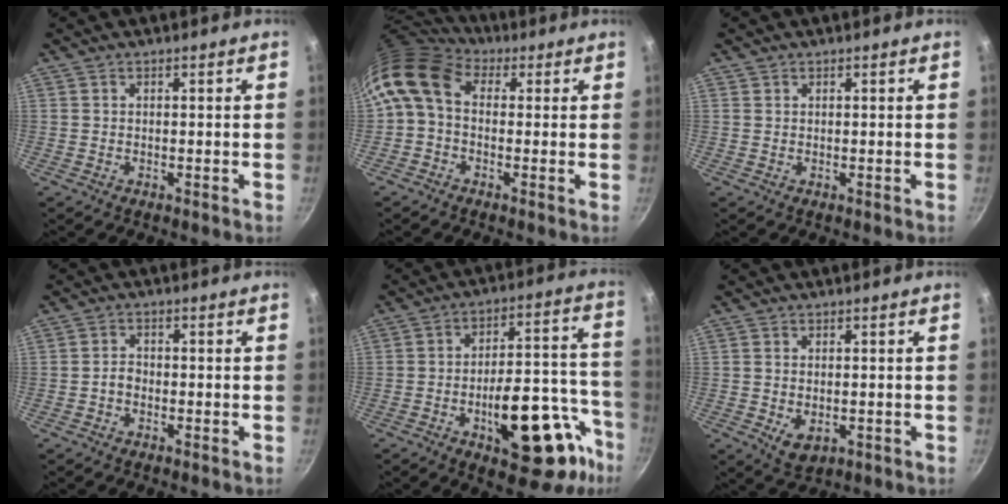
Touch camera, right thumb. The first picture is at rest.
{"total": 10.1, "force": [1.3, 7.3, 6.9], "torque": [-0.130, 0.024, 0.003]}
{"total": 0.5, "force": [0.3, 0.4, 0.0], "torque": [0.006, -0.001, 0.003]}
{"total": 2.0, "force": [-0.8, 1.4, 1.1], "torque": [-0.015, 0.016, -0.018]}
{"total": 23.4, "force": [-10.5, 10.8, 18.0], "torque": [-0.176, 0.068, -0.140]}
{"total": 4.6, "force": [-0.7, 3.0, 3.4], "torque": [-0.055, -0.014, -0.006]}